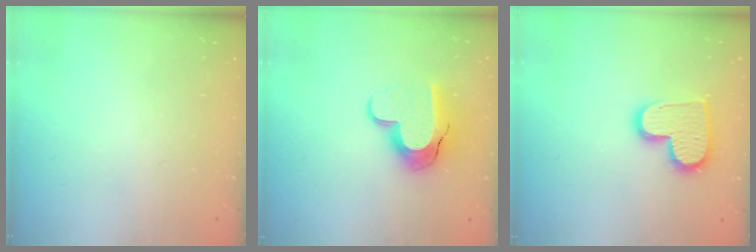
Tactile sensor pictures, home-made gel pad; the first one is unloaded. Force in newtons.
{"total": 12.9, "press": 12.9, "slide": 0.9}
{"total": 14.0, "press": 13.9, "slide": 0.8}